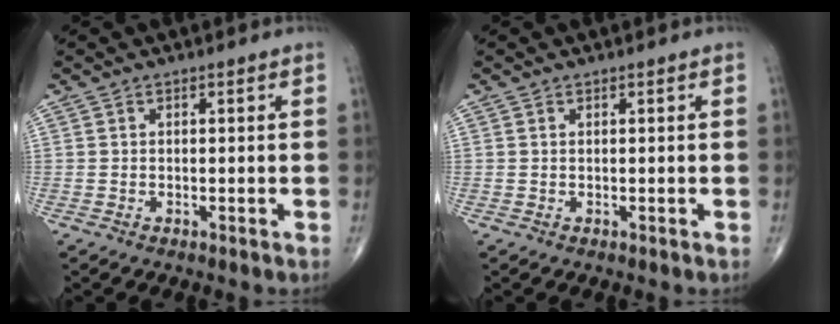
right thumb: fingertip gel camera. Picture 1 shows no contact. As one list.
[{"total": 0.0}]